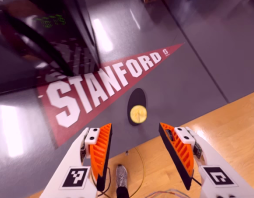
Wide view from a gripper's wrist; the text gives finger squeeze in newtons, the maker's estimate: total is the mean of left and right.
{"total": 0.7, "left": 1.3, "right": 0.2}